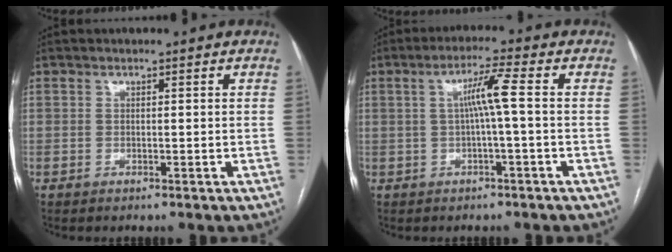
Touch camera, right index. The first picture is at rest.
{"total": 5.0, "force": [0.2, -0.7, 4.9], "torque": [-0.086, 0.012, 0.007]}